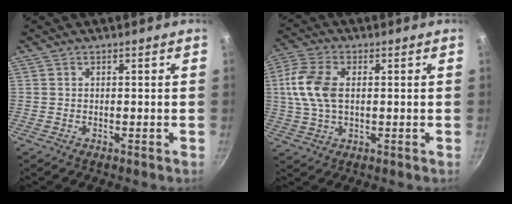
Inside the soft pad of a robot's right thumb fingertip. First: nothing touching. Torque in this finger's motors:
{"motor_torque": [0.28, 0.14, 1.13, -0.06, 0.36]}